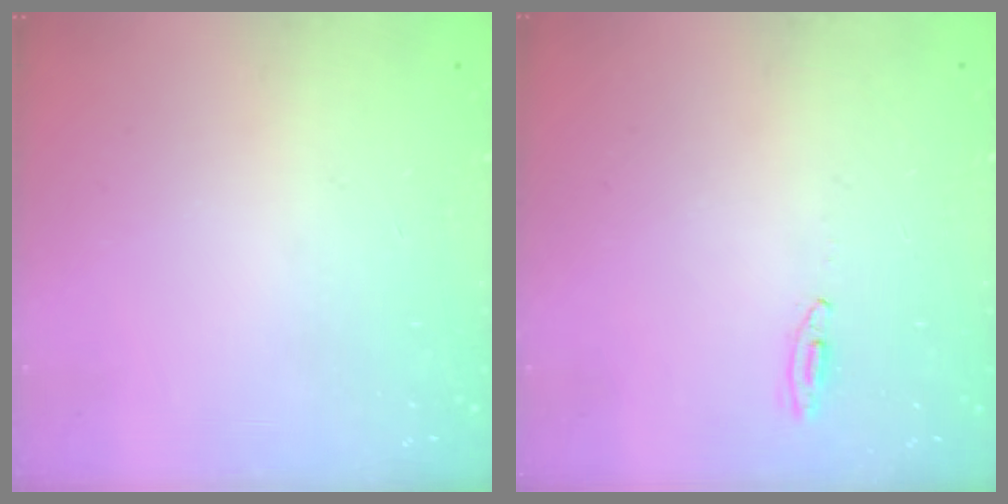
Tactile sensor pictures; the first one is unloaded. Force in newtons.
{"total": 2.7, "press": 2.5, "slide": 1.0}